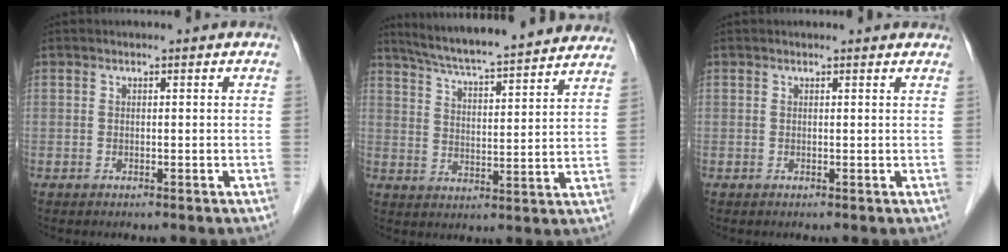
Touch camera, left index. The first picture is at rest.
{"total": 23.2, "force": [21.1, 1.4, 9.6], "torque": [-0.153, -0.002, 0.285]}
{"total": 3.4, "force": [3.3, 0.5, 0.6], "torque": [-0.011, 0.013, 0.027]}